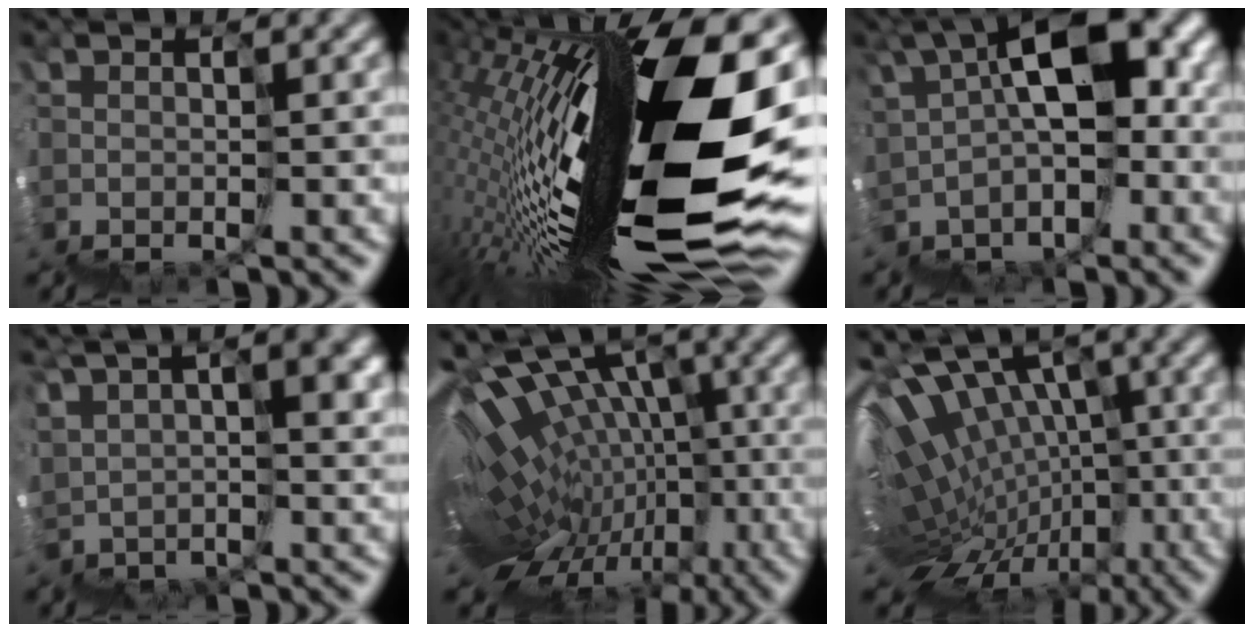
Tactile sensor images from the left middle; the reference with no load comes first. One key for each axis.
{"total": 14.8, "fx": 1.3, "fy": 3.4, "fz": 14.4, "tx": -0.242, "ty": 0.030, "tz": 0.008}
{"total": 7.0, "fx": 3.3, "fy": 3.9, "fz": 4.9, "tx": -0.064, "ty": 0.038, "tz": 0.044}
{"total": 6.5, "fx": 5.5, "fy": 2.2, "fz": 2.5, "tx": -0.055, "ty": 0.026, "tz": 0.105}
{"total": 6.4, "fx": -0.4, "fy": 3.8, "fz": 5.1, "tx": -0.034, "ty": 0.073, "tz": 0.015}
{"total": 7.0, "fx": 0.7, "fy": 4.6, "fz": 5.2, "tx": -0.030, "ty": 0.065, "tz": 0.026}